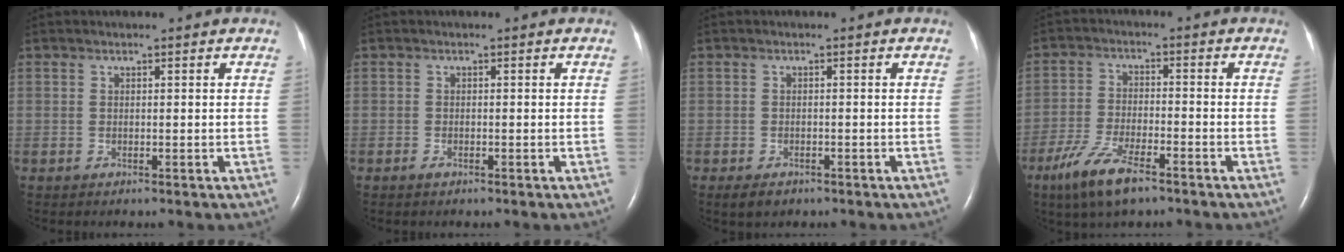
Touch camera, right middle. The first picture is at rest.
{"total": 0.7, "force": [-0.5, 0.3, 0.4], "torque": [-0.012, 0.000, -0.008]}
{"total": 2.4, "force": [-1.6, 1.4, 1.2], "torque": [-0.022, -0.002, -0.019]}
{"total": 8.7, "force": [-5.7, 2.1, 6.2], "torque": [-0.135, -0.015, -0.103]}